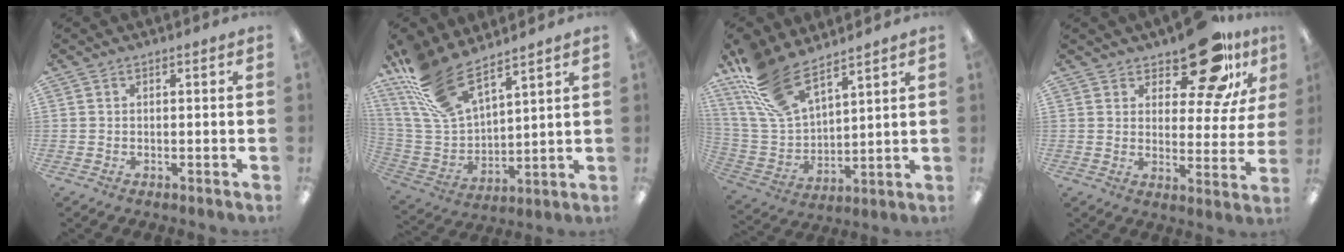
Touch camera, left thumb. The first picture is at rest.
{"total": 16.7, "force": [12.6, 6.4, 8.9], "torque": [-0.223, -0.061, 0.233]}
{"total": 16.7, "force": [12.4, 6.9, 9.0], "torque": [-0.221, -0.054, 0.230]}
{"total": 16.4, "force": [11.6, 6.5, 9.5], "torque": [-0.132, -0.069, 0.196]}